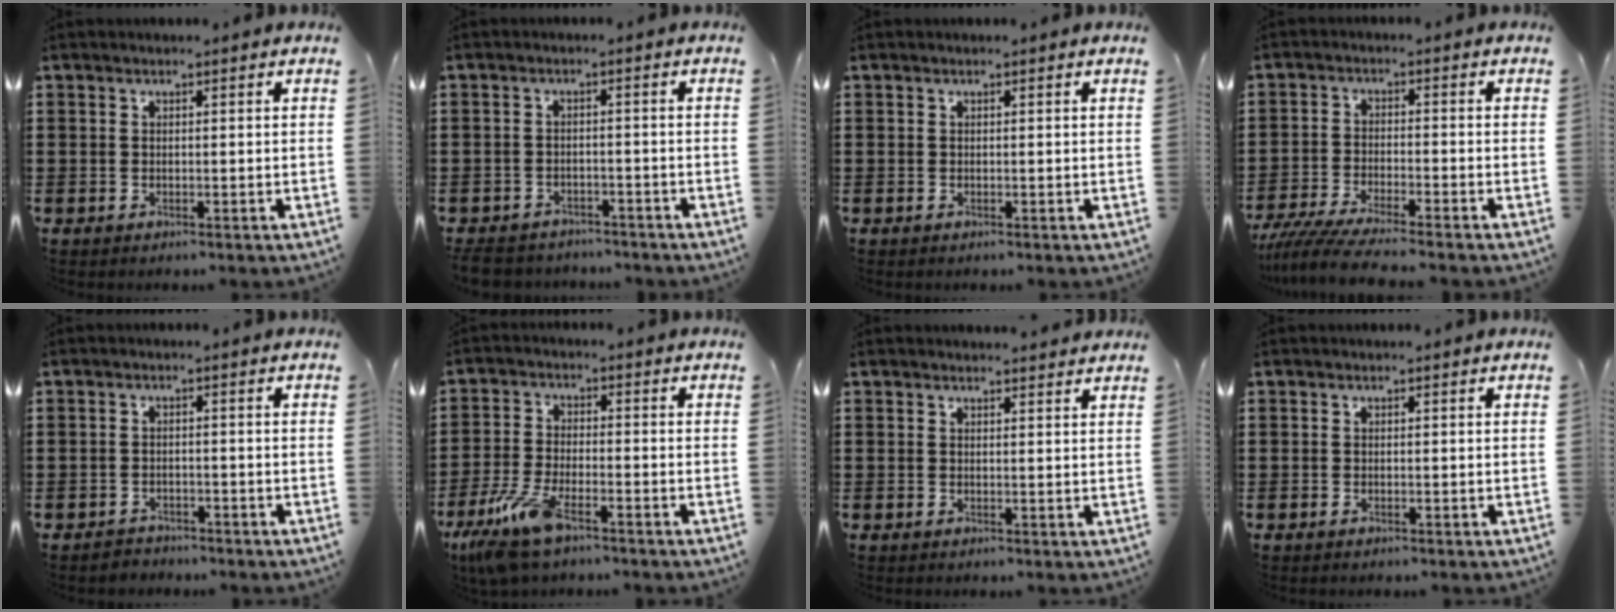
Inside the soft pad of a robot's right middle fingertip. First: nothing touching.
{"total": 3.2, "force": [-3.1, 0.7, 0.1], "torque": [-0.013, -0.001, -0.068]}
{"total": 0.0}
{"total": 5.3, "force": [-4.9, -0.2, 1.9], "torque": [-0.060, -0.024, -0.101]}
{"total": 1.6, "force": [-1.5, 0.5, -0.3], "torque": [-0.001, 0.003, -0.036]}
{"total": 8.2, "force": [-5.7, 2.1, 5.5], "torque": [-0.132, -0.015, -0.110]}
{"total": 1.2, "force": [1.2, -0.1, -0.1], "torque": [0.006, -0.006, 0.022]}
{"total": 0.0}